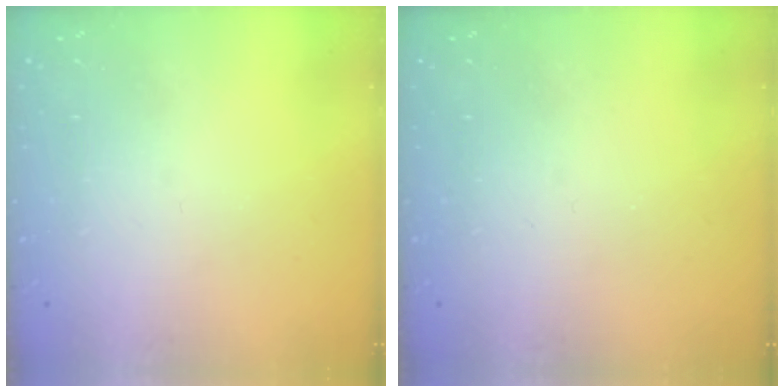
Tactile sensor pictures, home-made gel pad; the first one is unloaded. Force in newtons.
{"total": 2.2, "press": 2.1, "slide": 0.4}